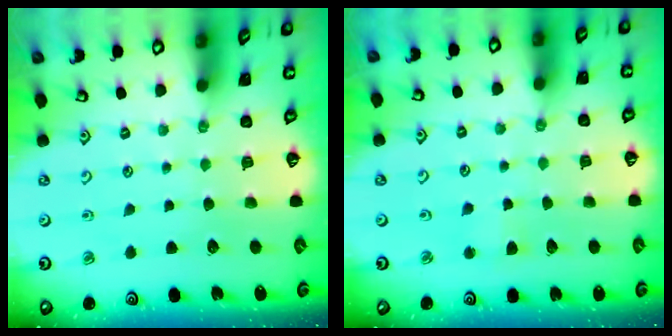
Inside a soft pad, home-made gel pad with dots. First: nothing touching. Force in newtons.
{"total": 2.6, "press": 2.6, "slide": 0.4}